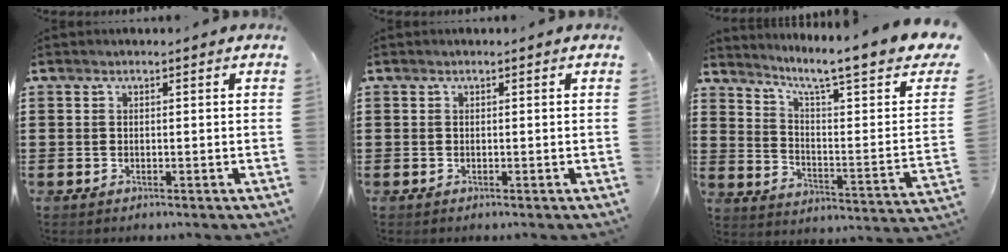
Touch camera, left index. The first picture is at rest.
{"total": 0.0}
{"total": 7.8, "force": [5.8, 0.0, 5.2], "torque": [-0.100, -0.046, 0.083]}